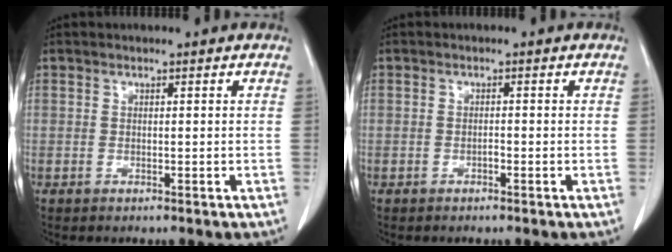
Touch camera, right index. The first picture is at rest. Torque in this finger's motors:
{"motor_torque": [0.21, 0.18, 0.03, 0.02]}